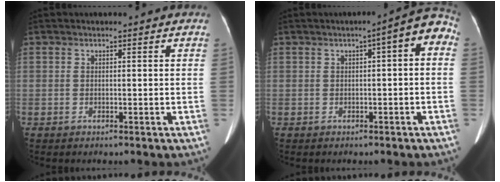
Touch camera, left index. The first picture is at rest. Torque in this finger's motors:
{"motor_torque": [0.68, -0.27, 0.37, 0.08]}